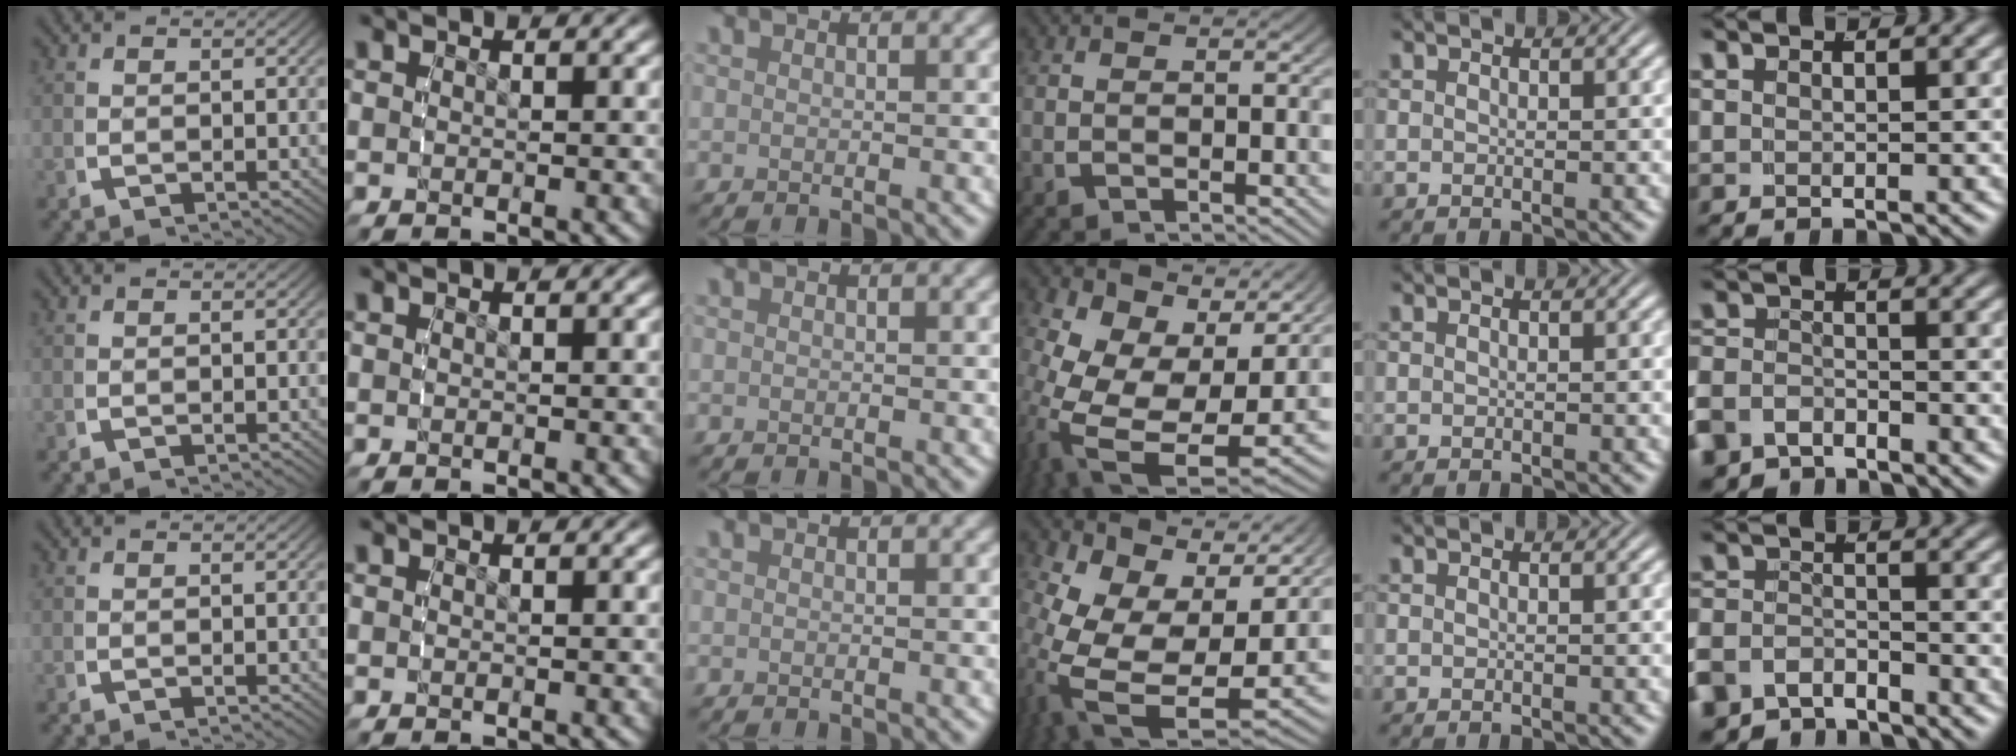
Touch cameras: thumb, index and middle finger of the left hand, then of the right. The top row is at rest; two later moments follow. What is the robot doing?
{"motion": "grasp_and_lifting", "object": "backpack"}